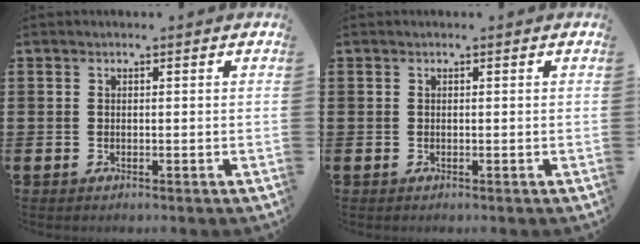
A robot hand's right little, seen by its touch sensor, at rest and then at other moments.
{"total": 0.0}